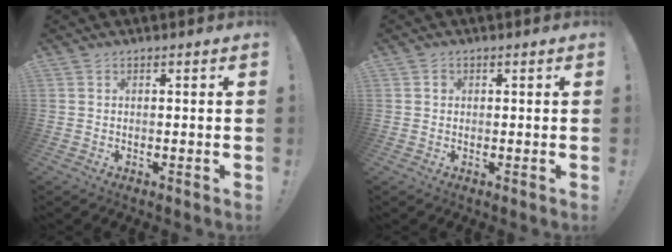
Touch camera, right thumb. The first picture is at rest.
{"total": 1.0, "force": [0.1, 1.0, 0.4], "torque": [-0.001, 0.002, 0.000]}